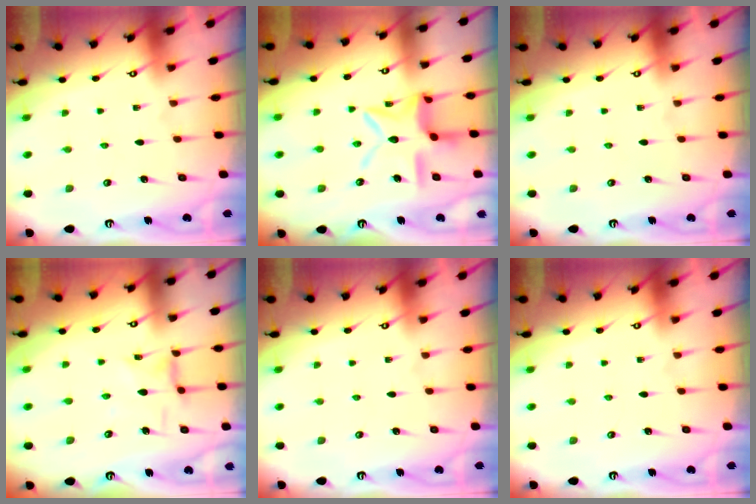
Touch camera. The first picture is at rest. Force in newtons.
{"total": 14.2, "press": 14.2, "slide": 1.2}
{"total": 0.0}
{"total": 2.4, "press": 2.4, "slide": 0.3}
{"total": 0.0}
{"total": 0.0}